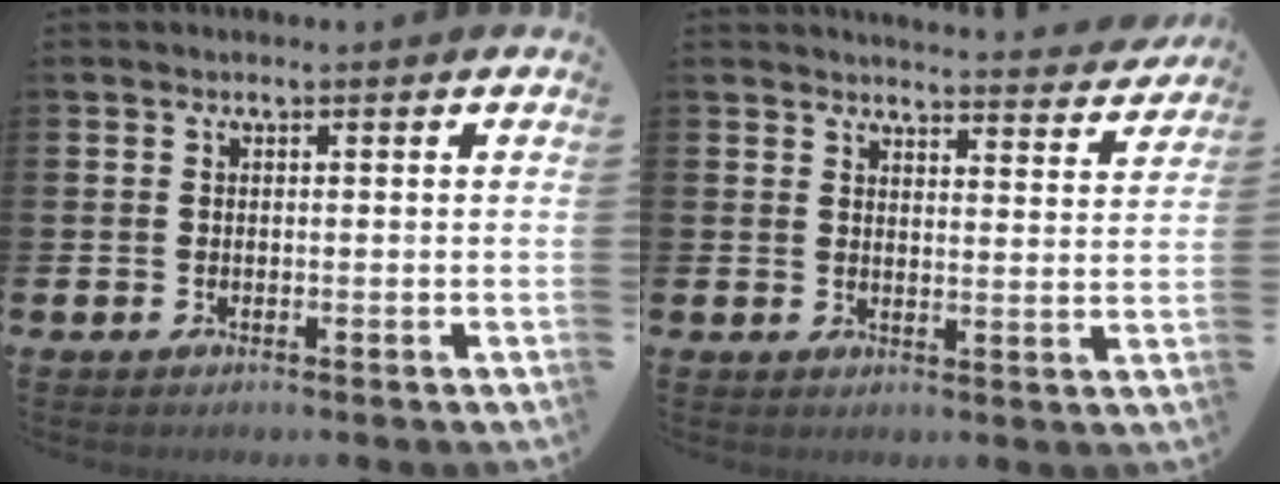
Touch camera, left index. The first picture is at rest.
{"total": 4.4, "force": [4.4, 0.0, 0.3], "torque": [0.000, -0.039, 0.073]}